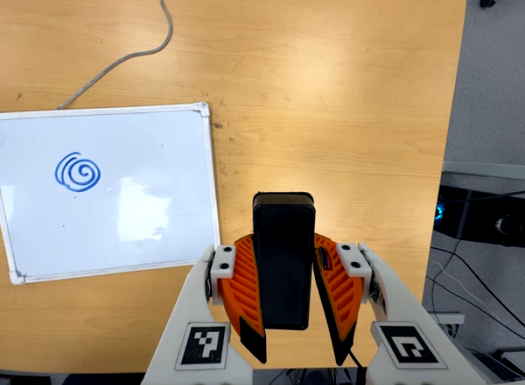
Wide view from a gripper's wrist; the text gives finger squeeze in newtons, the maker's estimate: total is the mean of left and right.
{"total": 10.9, "left": 8.5, "right": 13.4}